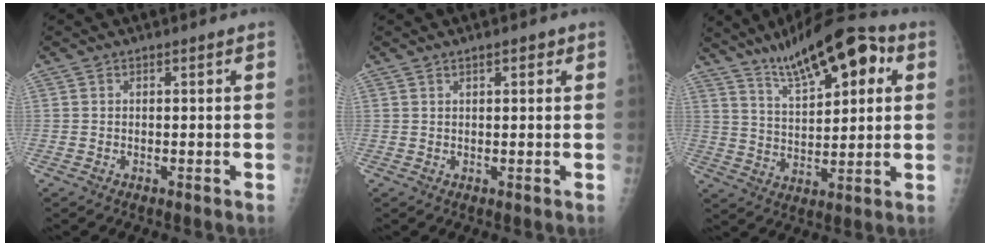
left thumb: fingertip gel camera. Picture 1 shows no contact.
{"total": 1.9, "force": [1.0, 0.8, 1.3], "torque": [-0.012, -0.001, 0.012]}
{"total": 16.8, "force": [8.3, 6.4, 13.1], "torque": [-0.169, -0.009, 0.133]}